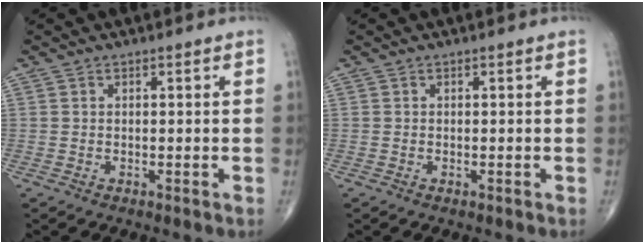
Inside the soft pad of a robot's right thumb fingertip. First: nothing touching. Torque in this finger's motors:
{"motor_torque": [-0.58, 0.25, 0.06, -0.32, -0.02]}